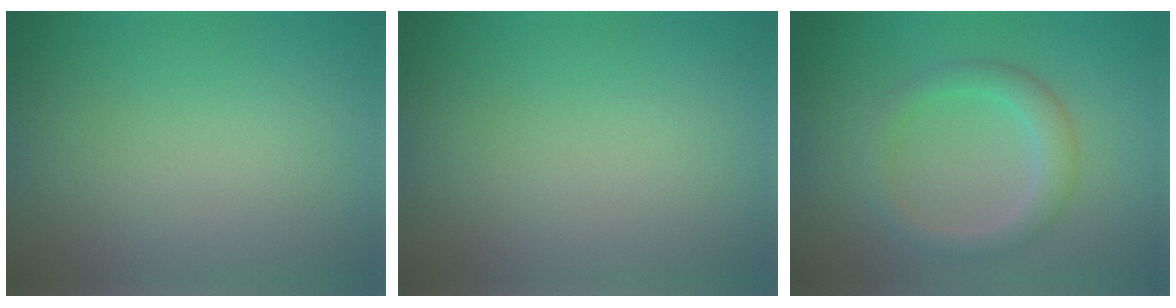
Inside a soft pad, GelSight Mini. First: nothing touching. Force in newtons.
{"total": 0.0}
{"total": 2.9, "press": 2.9, "slide": 0.2}